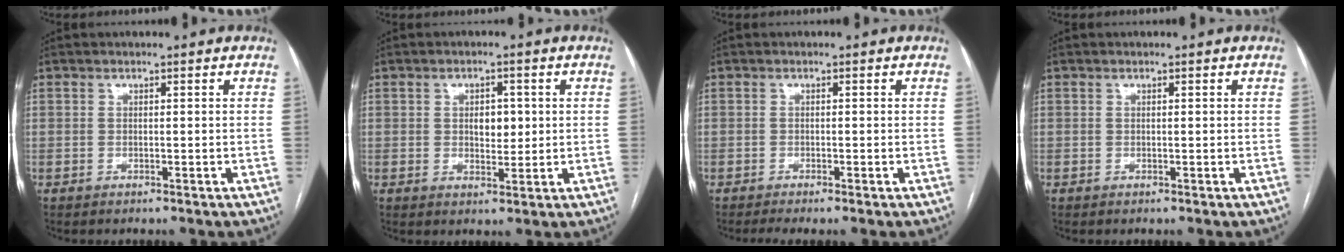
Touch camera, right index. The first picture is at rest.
{"total": 3.7, "force": [0.5, 2.1, 3.1], "torque": [-0.043, 0.000, 0.012]}
{"total": 2.1, "force": [-1.5, -0.1, 1.4], "torque": [-0.025, -0.004, -0.027]}
{"total": 0.0}